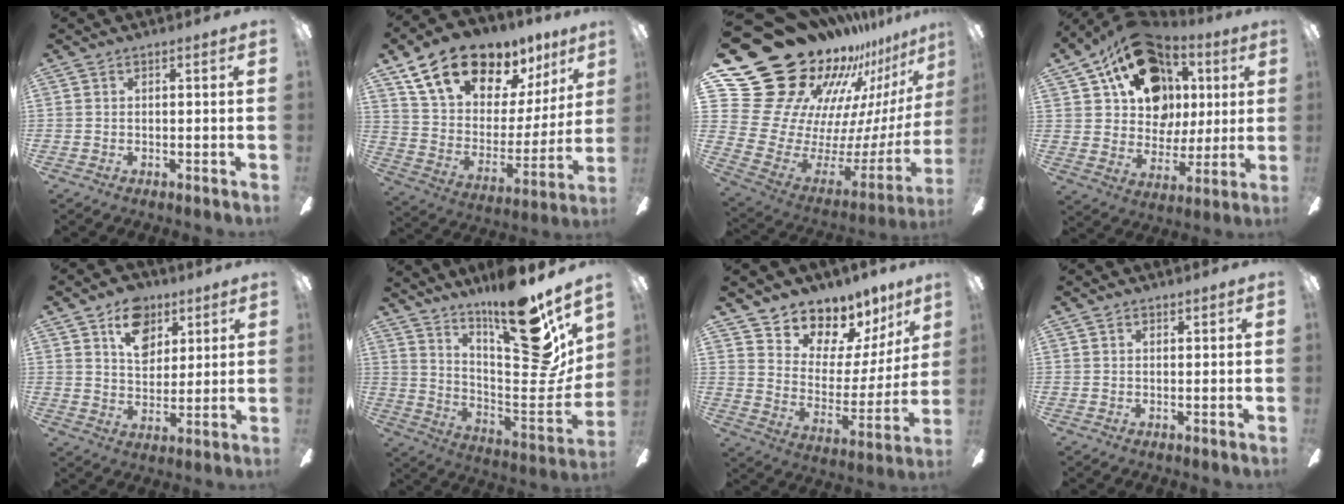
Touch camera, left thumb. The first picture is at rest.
{"total": 18.8, "force": [13.9, 9.4, 8.5], "torque": [-0.154, -0.091, 0.253]}
{"total": 30.5, "force": [22.3, 15.7, 13.6], "torque": [-0.205, -0.219, 0.464]}
{"total": 20.2, "force": [10.2, 14.5, 9.7], "torque": [-0.159, -0.044, 0.196]}
{"total": 11.3, "force": [6.2, 7.9, 5.3], "torque": [-0.061, -0.019, 0.111]}
{"total": 22.7, "force": [16.0, 6.0, 14.9], "torque": [-0.185, -0.129, 0.258]}
{"total": 10.6, "force": [9.3, 5.0, 1.0], "torque": [-0.018, -0.101, 0.167]}
{"total": 0.8, "force": [0.7, 0.4, 0.1], "torque": [-0.003, 0.001, 0.014]}